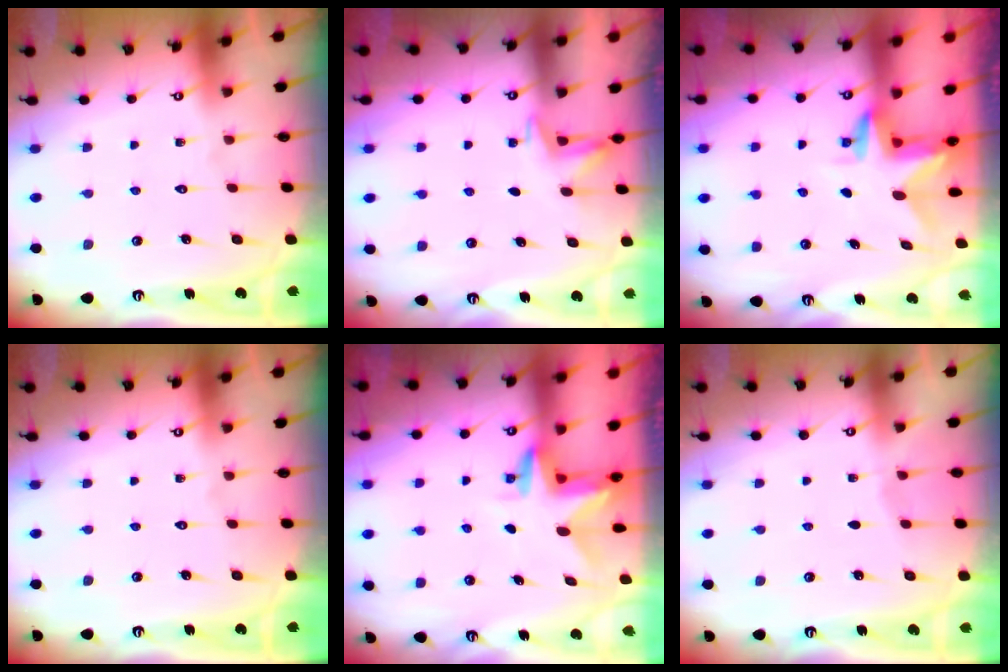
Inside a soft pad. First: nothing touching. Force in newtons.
{"total": 2.4, "press": 2.1, "slide": 1.2}
{"total": 3.1, "press": 3.0, "slide": 0.3}
{"total": 0.0}
{"total": 3.0, "press": 2.9, "slide": 0.2}
{"total": 1.4, "press": 1.3, "slide": 0.4}